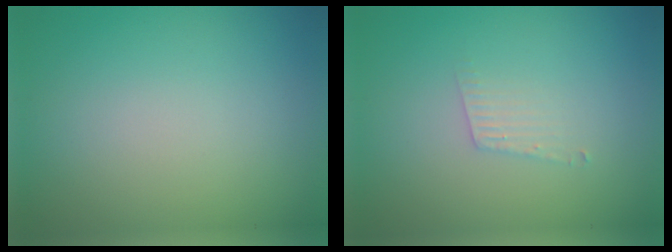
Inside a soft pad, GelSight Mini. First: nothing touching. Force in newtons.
{"total": 1.3, "press": 1.3, "slide": 0.1}